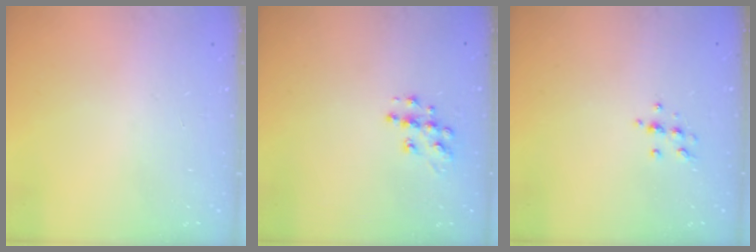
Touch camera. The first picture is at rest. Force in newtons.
{"total": 9.5, "press": 9.5, "slide": 0.6}
{"total": 6.2, "press": 6.2, "slide": 0.9}